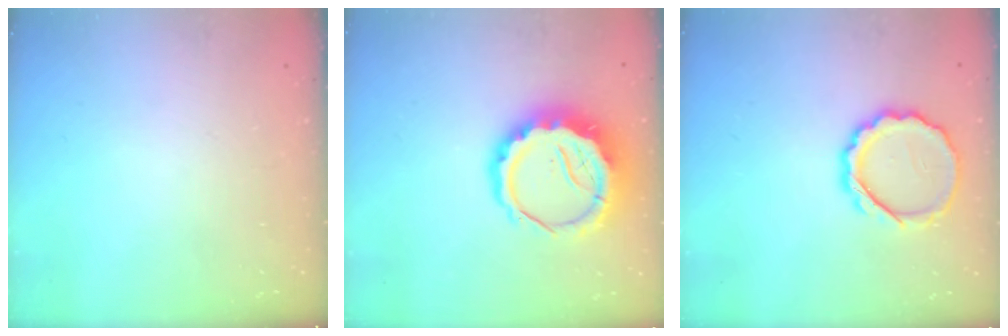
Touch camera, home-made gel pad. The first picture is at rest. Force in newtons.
{"total": 11.9, "press": 11.6, "slide": 2.4}
{"total": 9.5, "press": 9.4, "slide": 1.4}